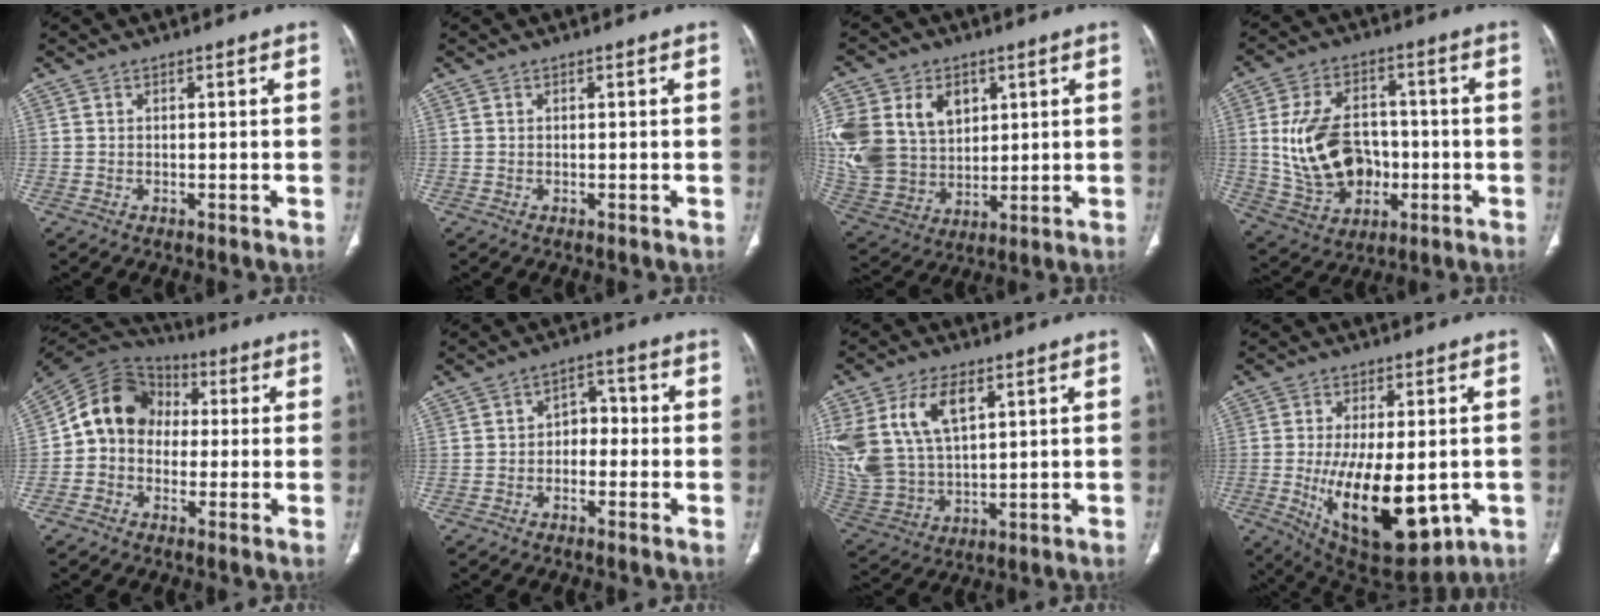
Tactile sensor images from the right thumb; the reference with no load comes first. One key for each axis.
{"total": 0.0}
{"total": 23.4, "fx": 6.5, "fy": 17.8, "fz": 13.7, "tx": -0.304, "ty": 0.017, "tz": 0.148}
{"total": 16.4, "fx": -1.3, "fy": 11.8, "fz": 11.4, "tx": -0.179, "ty": 0.014, "tz": -0.005}
{"total": 12.2, "fx": 0.2, "fy": 10.2, "fz": 6.6, "tx": -0.097, "ty": 0.038, "tz": -0.013}
{"total": 4.7, "fx": -0.9, "fy": 3.5, "fz": 3.0, "tx": -0.020, "ty": 0.025, "tz": -0.025}
{"total": 17.5, "fx": 6.8, "fy": 10.1, "fz": 12.6, "tx": -0.270, "ty": -0.018, "tz": 0.144}
{"total": 19.4, "fx": -4.3, "fy": 9.1, "fz": 16.6, "tx": -0.265, "ty": -0.022, "tz": -0.037}